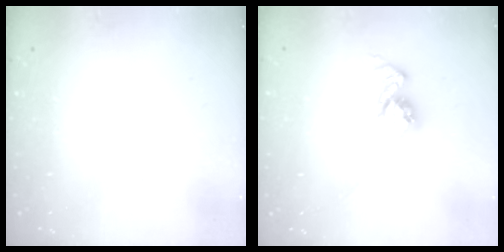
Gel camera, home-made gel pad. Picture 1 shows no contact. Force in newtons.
{"total": 12.4, "press": 12.3, "slide": 1.0}